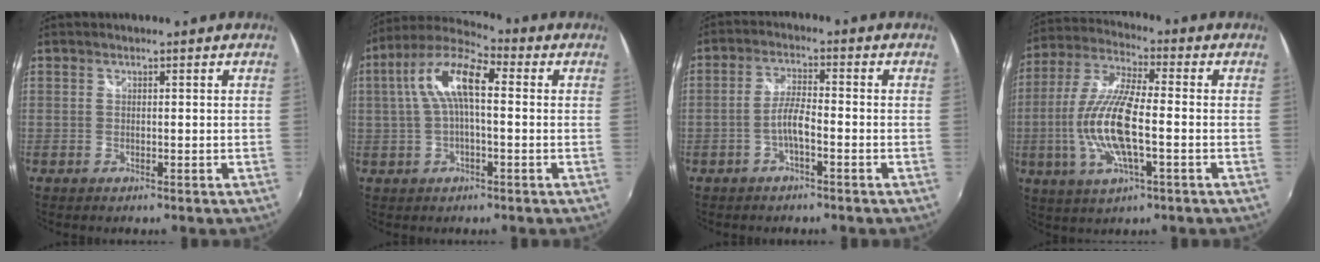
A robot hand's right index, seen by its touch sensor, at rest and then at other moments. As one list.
[{"total": 11.2, "force": [1.3, 4.1, 10.3], "torque": [-0.204, 0.027, 0.017]}, {"total": 4.2, "force": [-1.9, 0.7, 3.7], "torque": [-0.077, 0.008, -0.037]}, {"total": 14.6, "force": [-2.6, 4.0, 13.8], "torque": [-0.282, -0.004, -0.052]}]